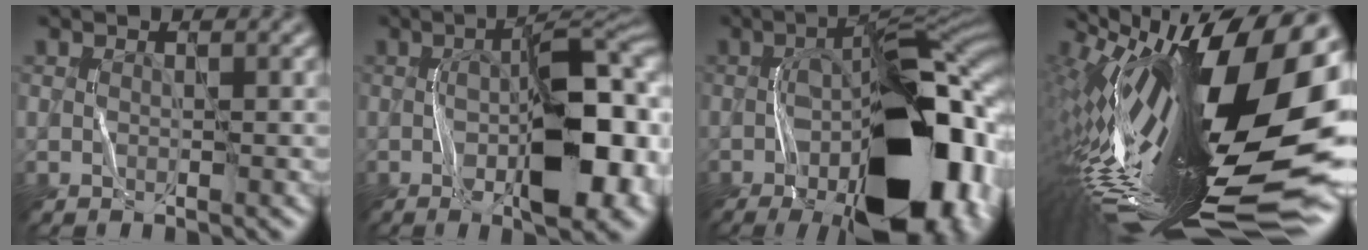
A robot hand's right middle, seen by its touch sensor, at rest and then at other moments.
{"total": 12.3, "force": [-2.3, 4.9, 11.1], "torque": [-0.155, 0.011, -0.038]}
{"total": 18.0, "force": [-6.6, 8.3, 14.6], "torque": [-0.194, 0.004, -0.104]}
{"total": 20.7, "force": [-0.4, 7.3, 19.4], "torque": [-0.329, -0.014, -0.016]}